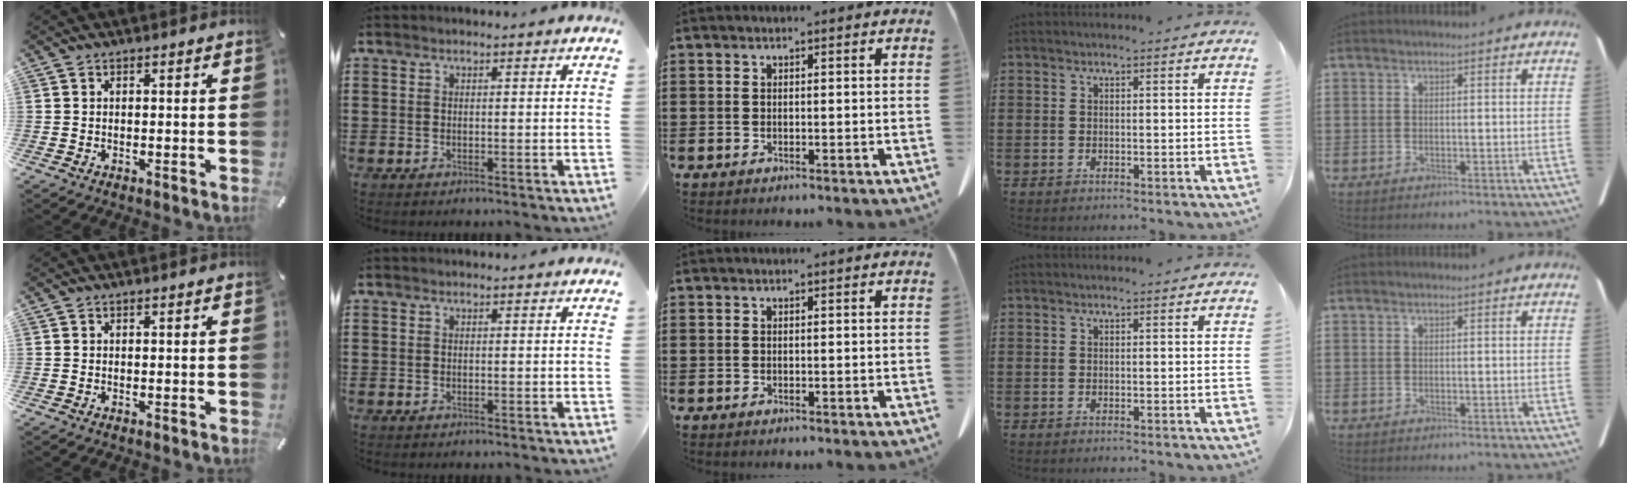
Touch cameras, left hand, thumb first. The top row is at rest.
{}